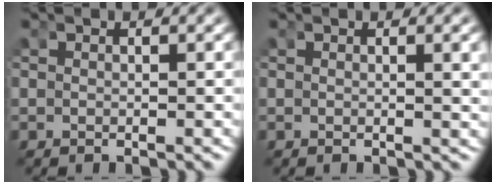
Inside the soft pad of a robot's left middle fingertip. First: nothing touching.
{"total": 0.8, "force": [0.3, -0.3, 0.7], "torque": [-0.007, -0.003, 0.005]}